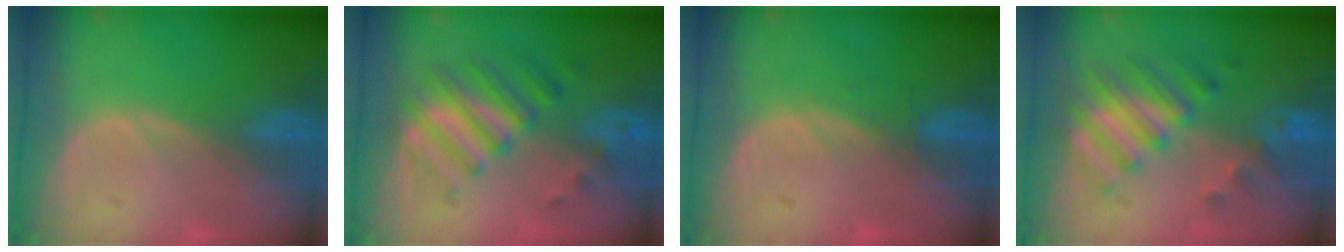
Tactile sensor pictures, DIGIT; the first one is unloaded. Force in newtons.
{"total": 7.7, "press": 6.9, "slide": 3.4}
{"total": 1.0, "press": 0.9, "slide": 0.3}
{"total": 8.3, "press": 7.2, "slide": 4.0}